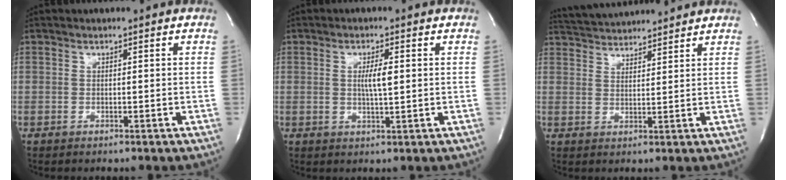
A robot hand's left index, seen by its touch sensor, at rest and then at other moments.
{"total": 3.5, "force": [0.4, 0.4, 3.5], "torque": [-0.064, -0.003, 0.008]}
{"total": 8.9, "force": [8.6, 0.7, 2.0], "torque": [-0.046, 0.023, 0.135]}